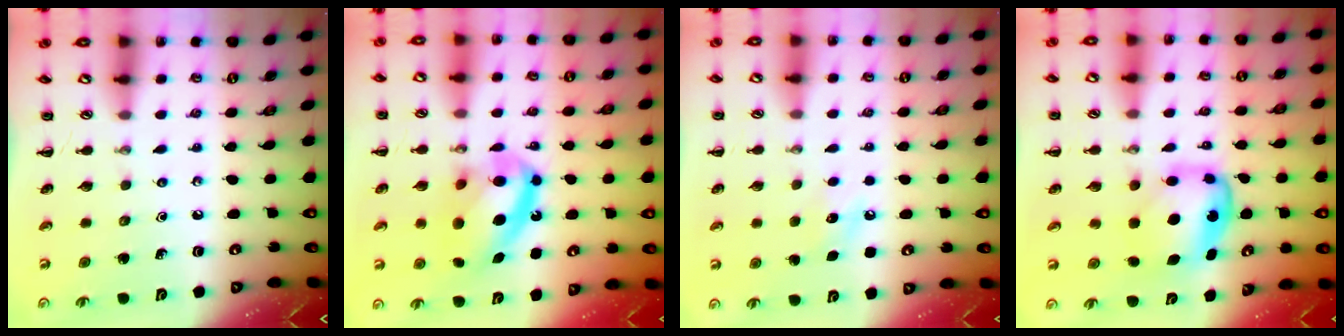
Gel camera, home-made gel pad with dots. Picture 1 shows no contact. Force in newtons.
{"total": 16.0, "press": 15.5, "slide": 3.9}
{"total": 6.6, "press": 6.4, "slide": 1.6}
{"total": 6.0, "press": 6.0, "slide": 0.8}